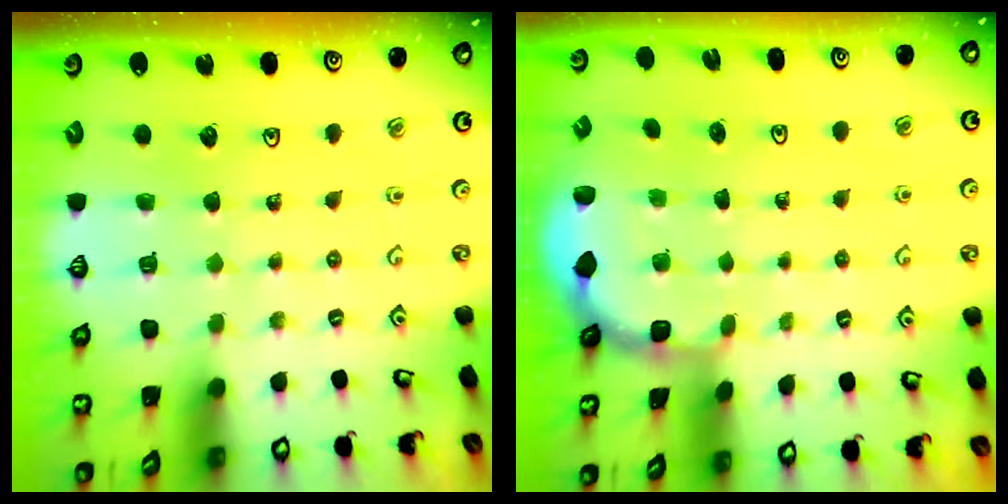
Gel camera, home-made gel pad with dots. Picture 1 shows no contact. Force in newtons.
{"total": 1.8, "press": 1.7, "slide": 0.7}